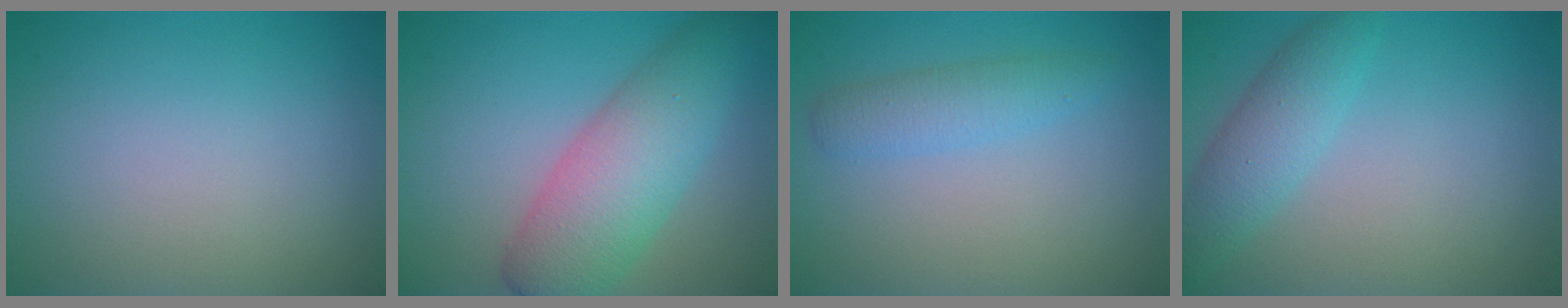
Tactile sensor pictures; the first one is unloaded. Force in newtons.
{"total": 7.3, "press": 7.3, "slide": 0.3}
{"total": 2.4, "press": 2.4, "slide": 0.1}
{"total": 3.0, "press": 3.0, "slide": 0.2}